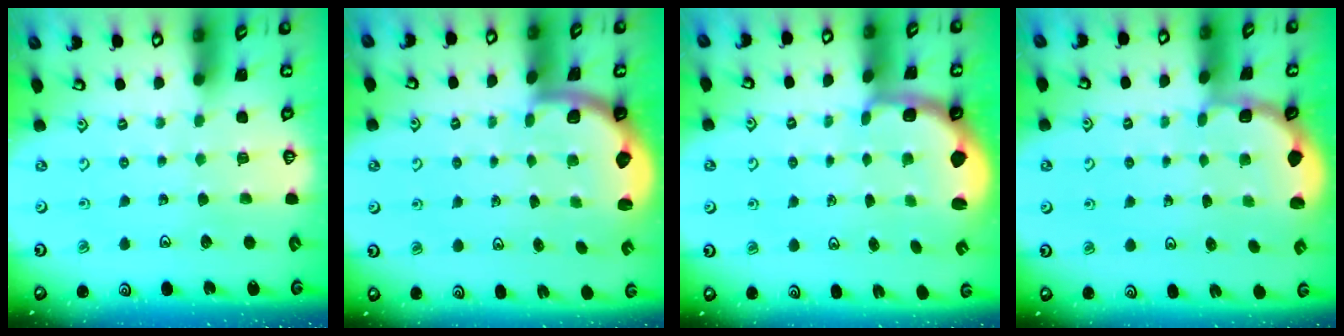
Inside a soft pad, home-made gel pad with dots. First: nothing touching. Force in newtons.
{"total": 1.9, "press": 1.8, "slide": 0.5}
{"total": 2.5, "press": 1.5, "slide": 2.0}
{"total": 1.9, "press": 1.7, "slide": 0.7}